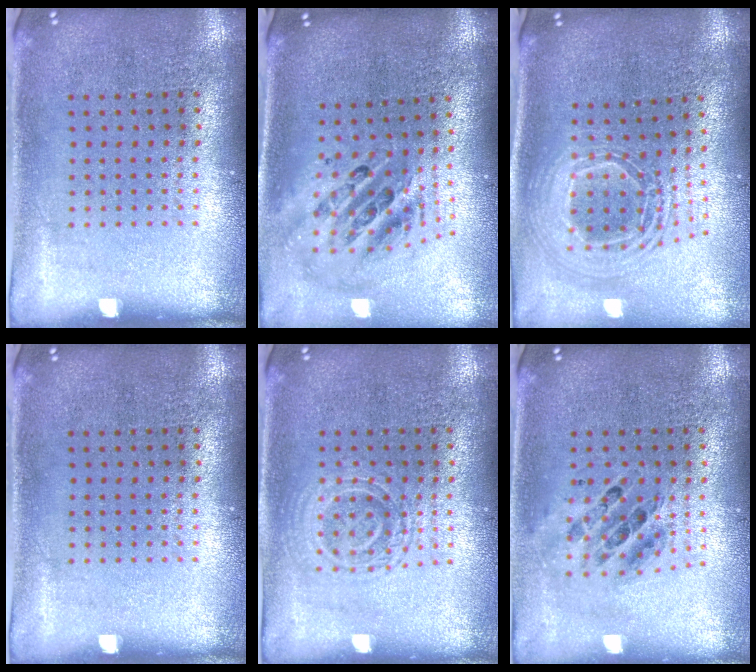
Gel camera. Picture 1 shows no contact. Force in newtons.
{"total": 2.5, "press": 1.8, "slide": 1.8}
{"total": 2.3, "press": 1.7, "slide": 1.6}
{"total": 0.0}
{"total": 1.1, "press": 1.0, "slide": 0.3}
{"total": 0.7, "press": 0.6, "slide": 0.2}